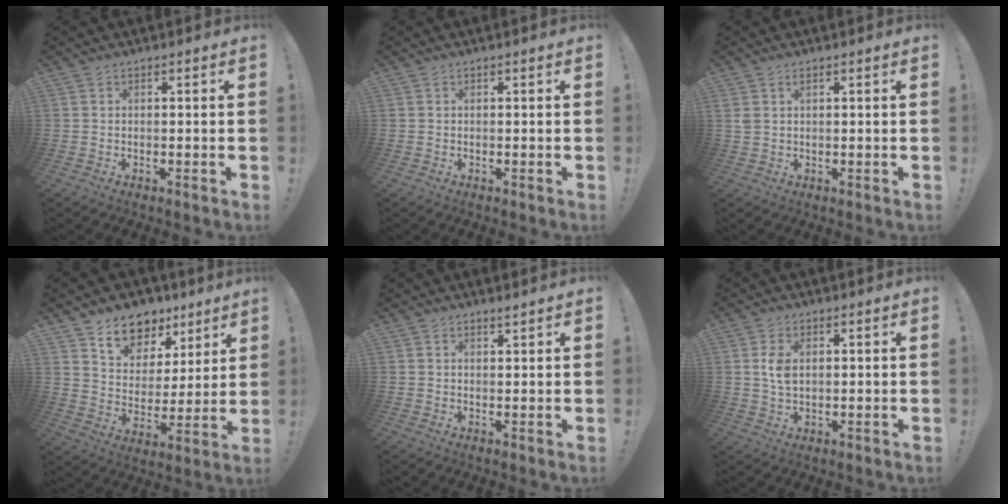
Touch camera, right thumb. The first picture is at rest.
{"total": 0.0}
{"total": 1.6, "force": [0.8, 0.8, 1.2], "torque": [-0.018, -0.001, 0.014]}
{"total": 11.2, "force": [7.8, 7.4, 2.9], "torque": [-0.050, -0.054, 0.151]}
{"total": 1.4, "force": [1.3, 0.2, 0.5], "torque": [-0.003, -0.008, 0.022]}
{"total": 4.6, "force": [1.0, 2.6, 3.6], "torque": [-0.071, -0.001, 0.015]}